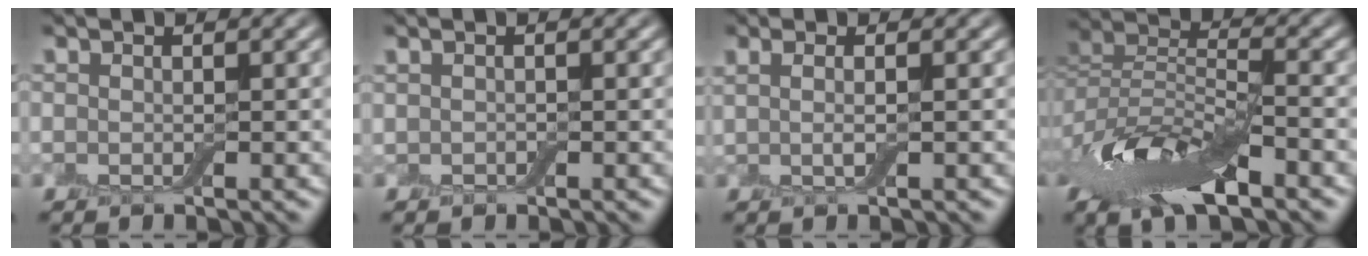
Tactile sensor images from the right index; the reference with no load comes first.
{"total": 0.0}
{"total": 1.7, "force": [0.1, 0.6, 1.6], "torque": [-0.023, -0.005, -0.008]}
{"total": 9.6, "force": [-5.5, 4.0, 6.7], "torque": [-0.131, 0.003, -0.110]}